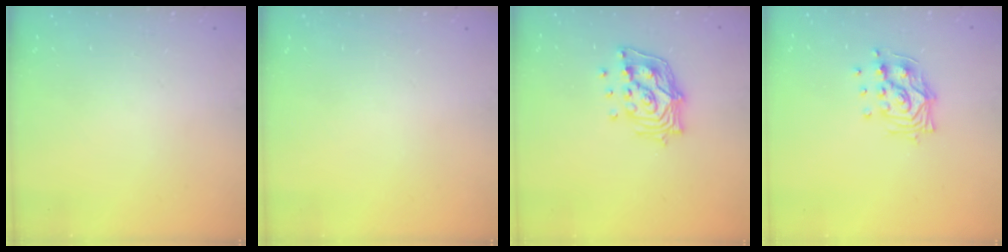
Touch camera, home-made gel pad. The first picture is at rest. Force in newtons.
{"total": 0.0}
{"total": 14.0, "press": 13.9, "slide": 1.3}
{"total": 11.7, "press": 11.7, "slide": 0.6}